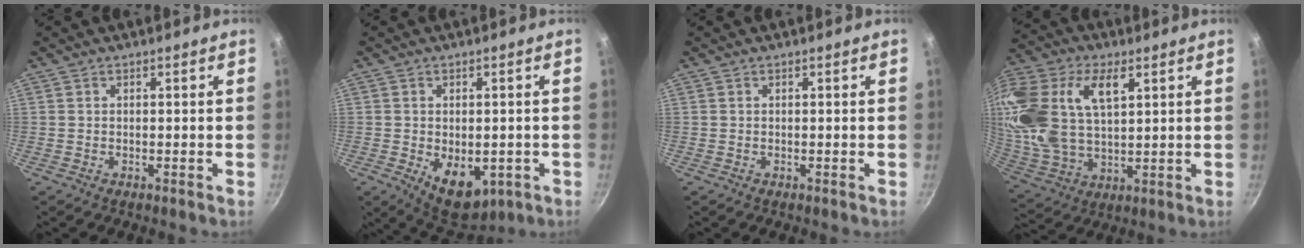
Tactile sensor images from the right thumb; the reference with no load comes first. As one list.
[{"total": 9.5, "force": [-2.3, 6.0, 7.0], "torque": [-0.072, -0.005, -0.015]}, {"total": 0.0}, {"total": 25.5, "force": [9.3, 15.4, 18.0], "torque": [-0.406, 0.014, 0.179]}]